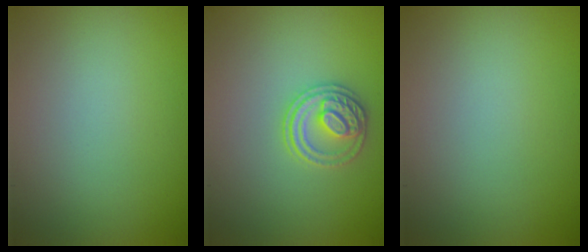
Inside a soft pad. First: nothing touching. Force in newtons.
{"total": 2.7, "press": 2.6, "slide": 0.5}
{"total": 0.0}